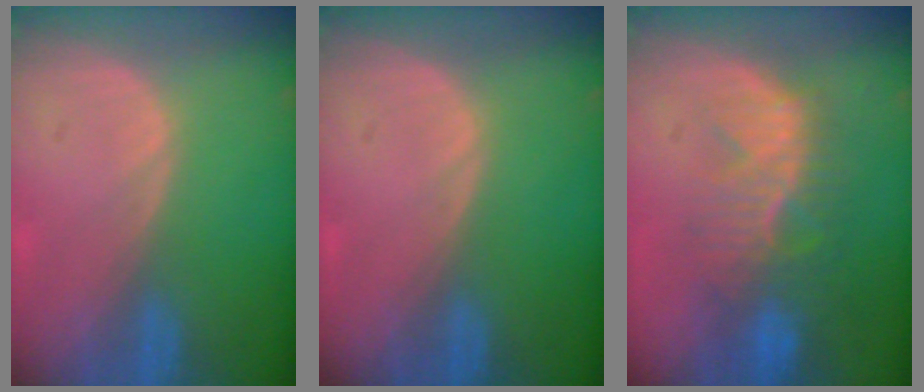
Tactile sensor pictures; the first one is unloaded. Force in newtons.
{"total": 0.0}
{"total": 10.1, "press": 8.7, "slide": 5.1}